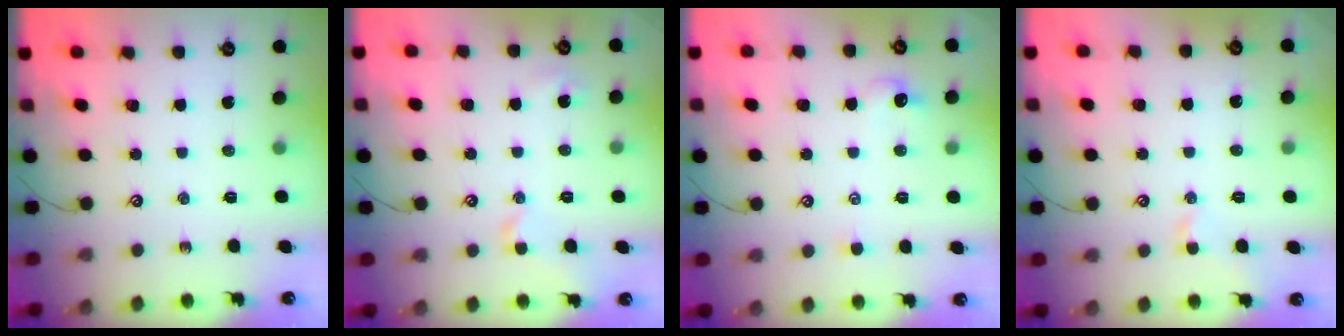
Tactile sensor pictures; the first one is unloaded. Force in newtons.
{"total": 2.2, "press": 2.1, "slide": 0.6}
{"total": 0.6, "press": 0.1, "slide": 0.6}
{"total": 1.0, "press": 1.0, "slide": 0.1}